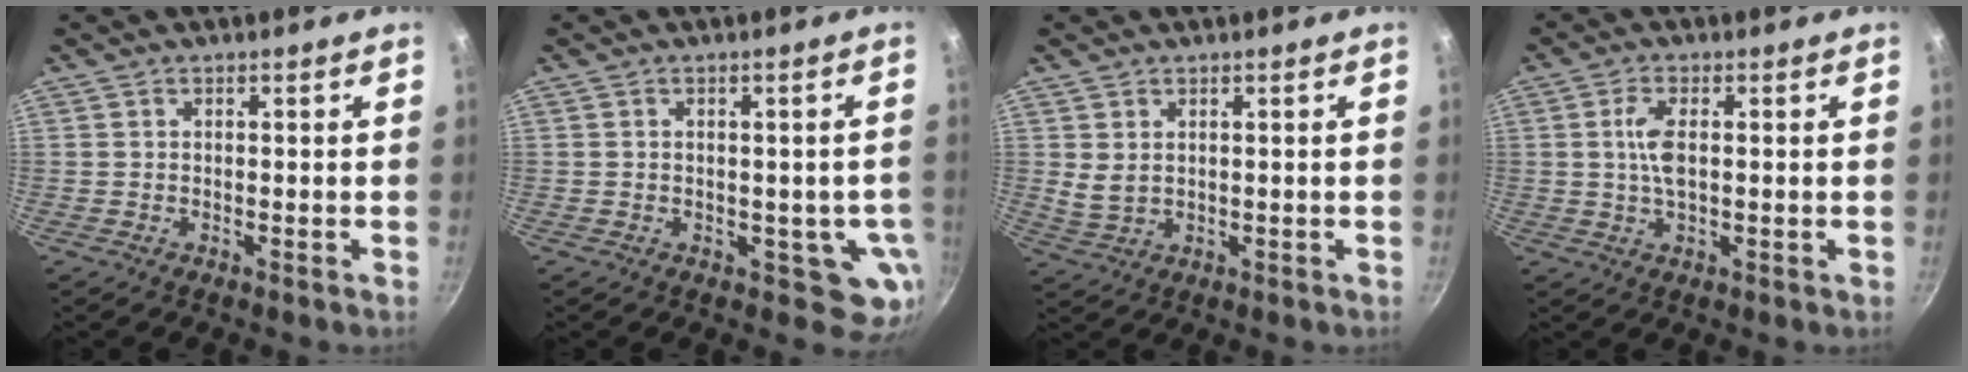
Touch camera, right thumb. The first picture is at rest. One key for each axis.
{"total": 5.9, "fx": -0.9, "fy": 4.1, "fz": 4.2, "tx": -0.020, "ty": 0.001, "tz": -0.009}
{"total": 3.1, "fx": 1.1, "fy": 2.0, "fz": 2.1, "tx": -0.038, "ty": -0.009, "tz": 0.028}
{"total": 5.0, "fx": 0.6, "fy": 2.1, "fz": 4.5, "tx": -0.092, "ty": 0.004, "tz": 0.011}